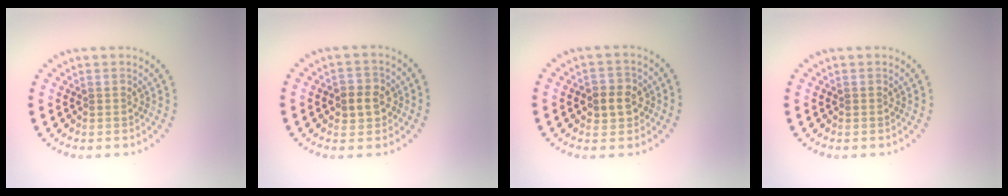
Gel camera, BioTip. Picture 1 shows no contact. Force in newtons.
{"total": 2.8, "press": 2.8, "slide": 0.6}
{"total": 2.8, "press": 2.8, "slide": 0.6}
{"total": 0.0}